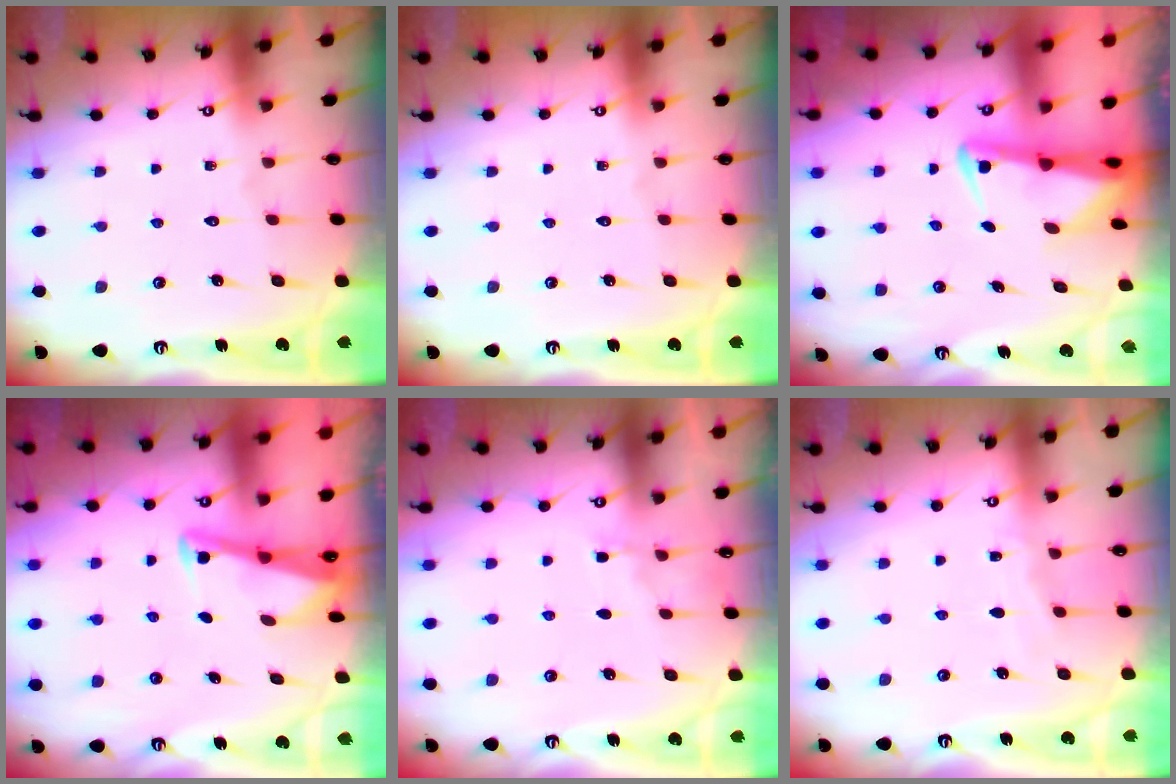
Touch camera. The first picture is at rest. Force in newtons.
{"total": 0.0}
{"total": 3.0, "press": 2.9, "slide": 0.6}
{"total": 2.8, "press": 2.8, "slide": 0.4}
{"total": 2.8, "press": 2.8, "slide": 0.4}
{"total": 3.4, "press": 3.4, "slide": 0.1}